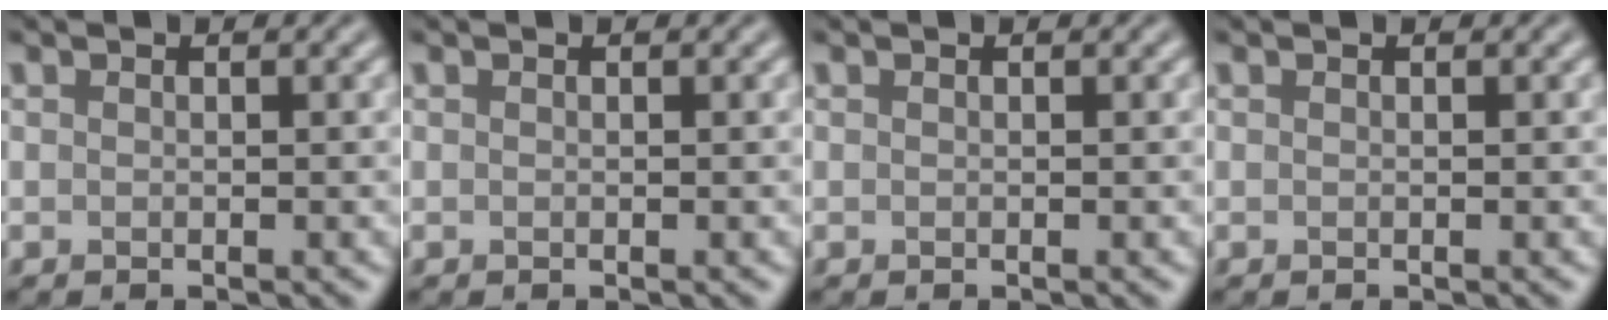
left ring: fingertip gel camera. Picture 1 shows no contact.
{"total": 0.0}
{"total": 0.0}
{"total": 0.0}